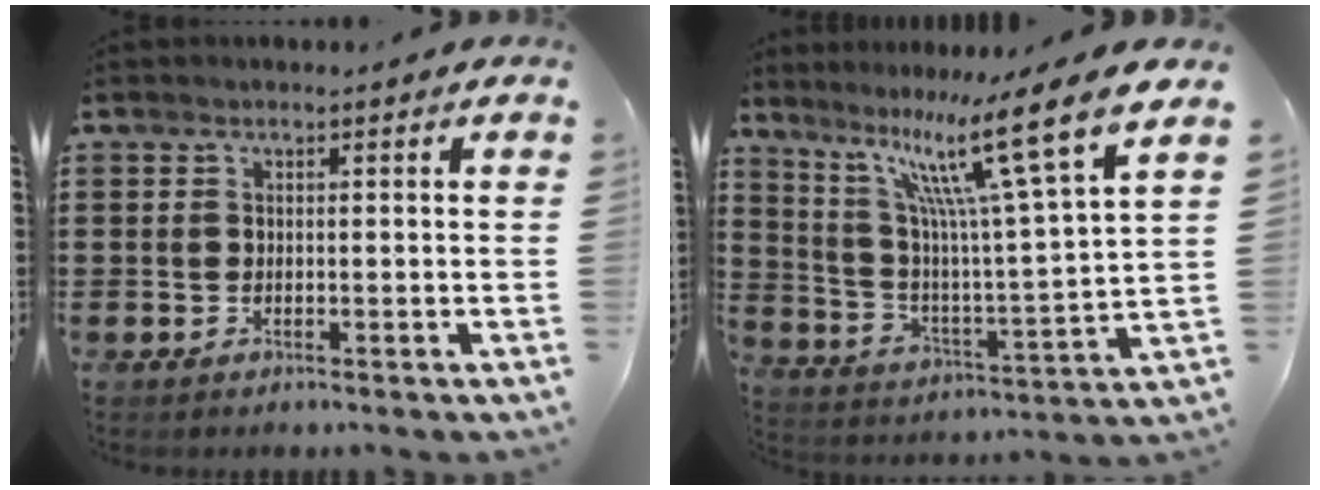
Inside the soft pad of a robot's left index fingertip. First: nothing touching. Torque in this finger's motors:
{"motor_torque": [2.14, 0.00, 0.59, 0.21]}